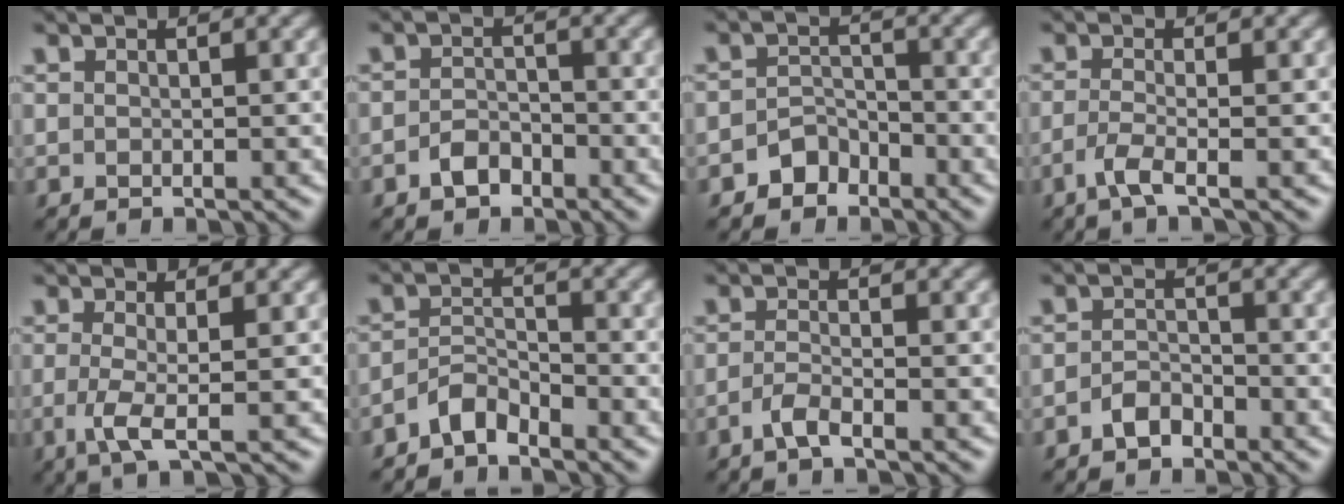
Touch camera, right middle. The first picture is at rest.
{"total": 2.2, "force": [-1.4, 1.4, 1.0], "torque": [-0.018, 0.006, -0.028]}
{"total": 2.3, "force": [-1.7, 1.5, 0.5], "torque": [-0.003, 0.010, -0.031]}
{"total": 2.4, "force": [-1.2, 0.5, 2.0], "torque": [-0.041, -0.006, -0.035]}
{"total": 2.9, "force": [-0.6, 0.5, 2.7], "torque": [-0.062, -0.010, -0.014]}
{"total": 2.5, "force": [-2.1, 0.8, 1.0], "torque": [-0.019, 0.011, -0.046]}
{"total": 1.7, "force": [-1.1, 0.3, 1.3], "torque": [-0.028, 0.001, -0.027]}
{"total": 1.9, "force": [-1.3, 1.0, 0.9], "torque": [-0.016, 0.006, -0.027]}